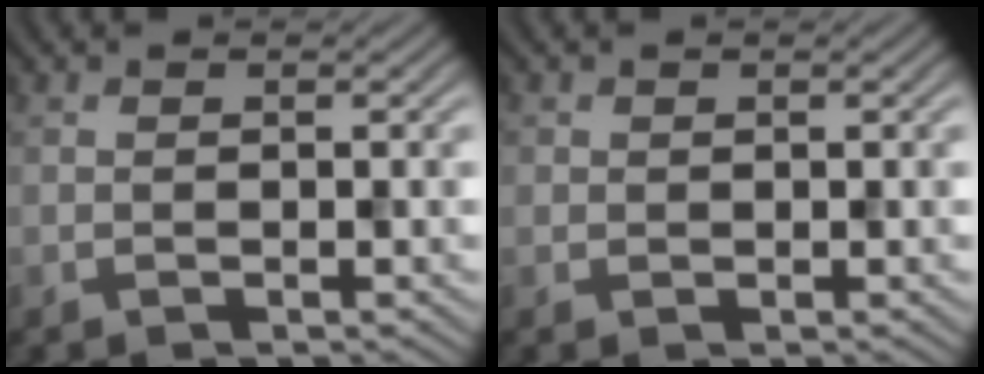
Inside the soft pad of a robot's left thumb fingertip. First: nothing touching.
{"total": 0.8, "force": [0.3, 0.7, -0.3], "torque": [0.008, -0.007, 0.002]}